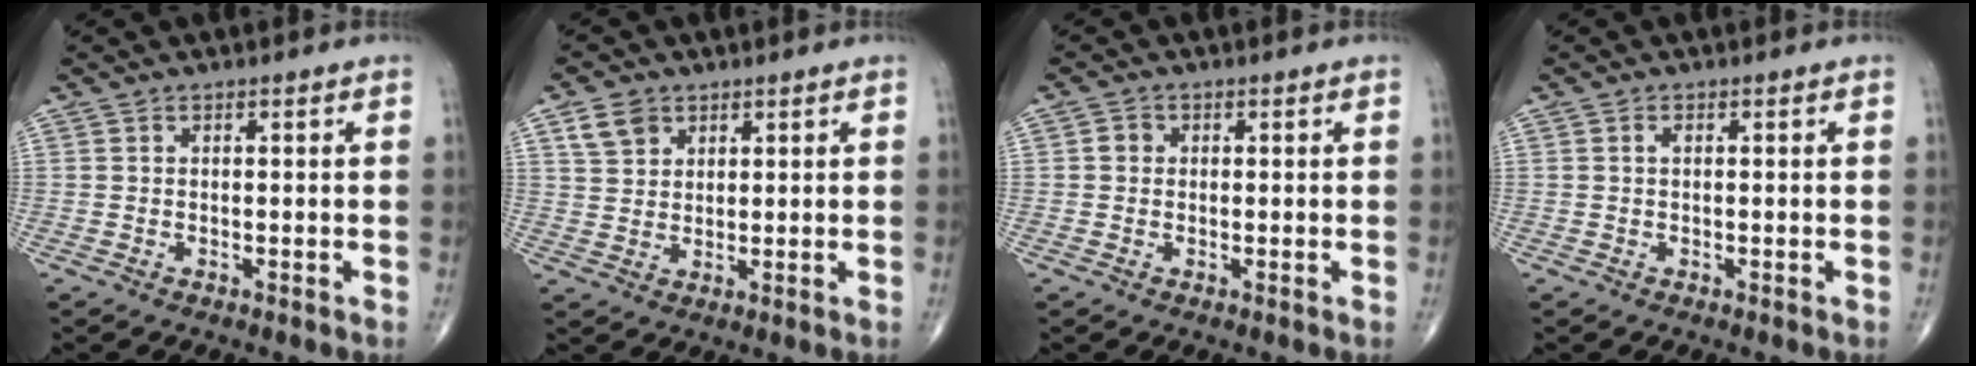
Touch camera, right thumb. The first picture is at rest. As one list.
[{"total": 5.0, "force": [2.7, 3.7, 2.0], "torque": [-0.025, -0.008, 0.055]}, {"total": 1.6, "force": [0.1, 1.5, 0.6], "torque": [-0.003, 0.003, -0.002]}, {"total": 0.7, "force": [0.1, 0.4, 0.6], "torque": [-0.009, 0.005, 0.002]}]